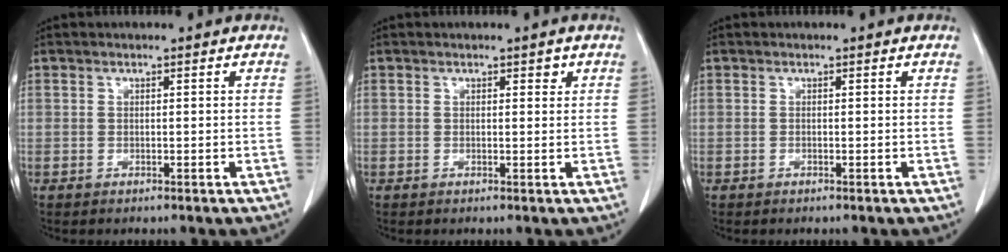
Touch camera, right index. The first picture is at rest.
{"total": 1.4, "force": [0.9, 0.6, 0.9], "torque": [-0.009, -0.005, 0.011]}
{"total": 0.0}